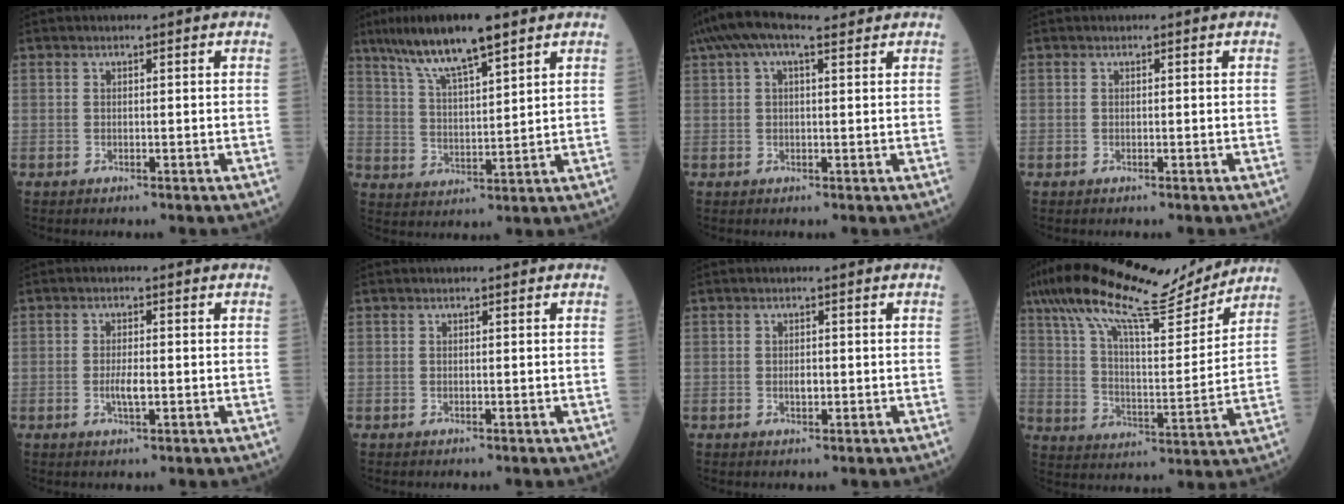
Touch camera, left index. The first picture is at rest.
{"total": 11.6, "force": [8.1, 1.5, 8.2], "torque": [-0.156, 0.017, 0.146]}
{"total": 8.8, "force": [6.2, 2.7, 5.6], "torque": [-0.113, 0.054, 0.107]}
{"total": 0.0}
{"total": 2.6, "force": [-0.5, 0.6, 2.5], "torque": [-0.053, -0.001, -0.008]}
{"total": 0.0}
{"total": 1.3, "force": [-0.1, 0.6, 1.2], "torque": [-0.024, 0.000, 0.000]}
{"total": 20.1, "force": [17.0, 3.1, 10.3], "torque": [-0.195, 0.027, 0.275]}